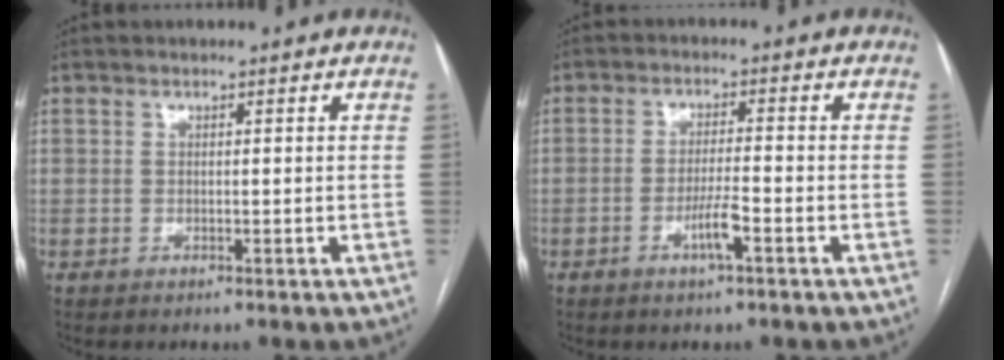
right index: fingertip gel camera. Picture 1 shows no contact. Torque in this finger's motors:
{"motor_torque": [0.84, -0.28, 0.48, 0.11]}